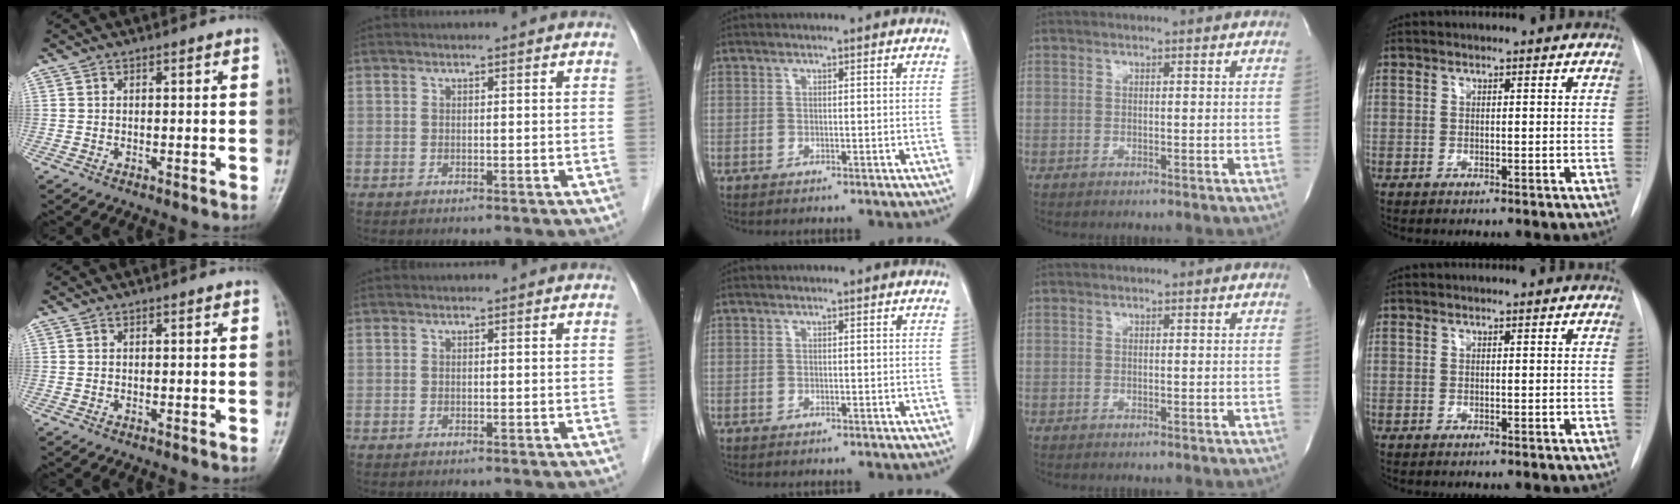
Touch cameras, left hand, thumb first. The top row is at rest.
{}